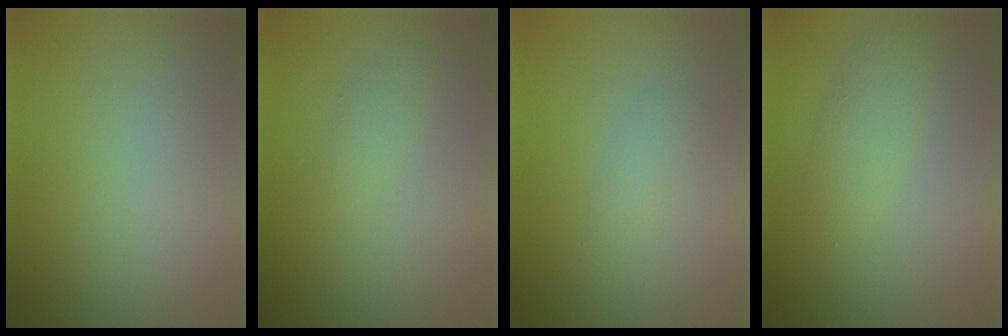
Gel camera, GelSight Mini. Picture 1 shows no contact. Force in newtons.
{"total": 1.1, "press": 1.1, "slide": 0.0}
{"total": 1.2, "press": 1.2, "slide": 0.0}
{"total": 2.0, "press": 2.0, "slide": 0.1}